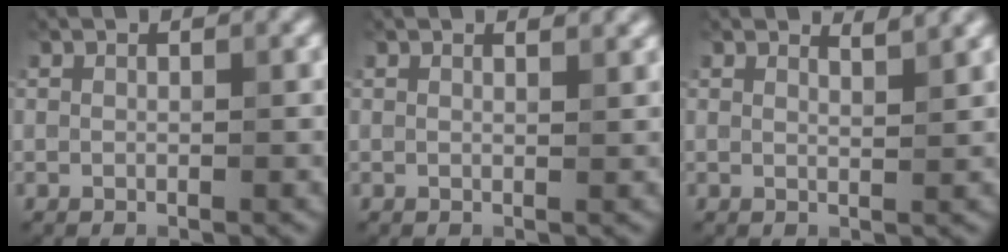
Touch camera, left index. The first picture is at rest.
{"total": 1.1, "force": [1.0, 0.3, 0.4], "torque": [-0.006, 0.000, 0.012]}
{"total": 1.8, "force": [1.7, 0.2, 0.4], "torque": [-0.001, 0.000, 0.018]}